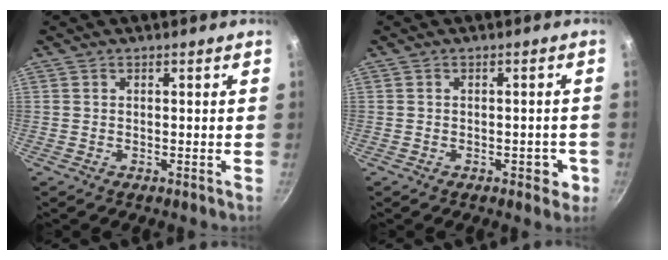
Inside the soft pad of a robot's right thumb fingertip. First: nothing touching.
{"total": 3.4, "force": [-1.3, 2.1, 2.4], "torque": [-0.006, 0.015, -0.012]}